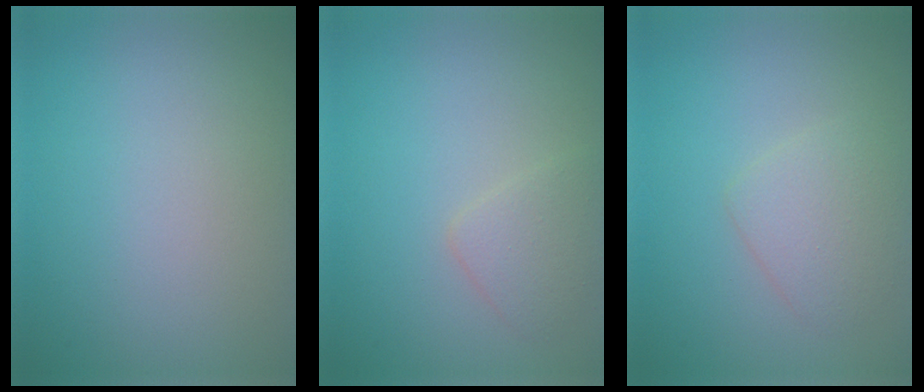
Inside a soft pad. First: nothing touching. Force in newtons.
{"total": 1.9, "press": 1.9, "slide": 0.2}
{"total": 2.5, "press": 2.5, "slide": 0.1}